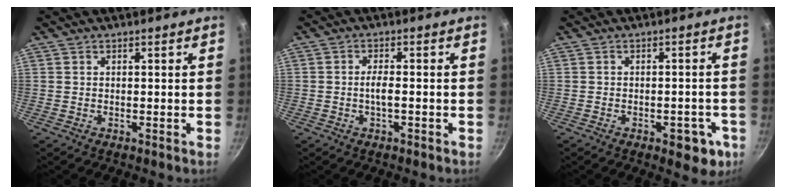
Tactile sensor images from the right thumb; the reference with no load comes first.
{"total": 2.5, "force": [-0.6, 1.0, 2.1], "torque": [-0.039, 0.006, -0.012]}
{"total": 5.8, "force": [-2.9, 3.0, 4.0], "torque": [-0.027, 0.017, -0.033]}